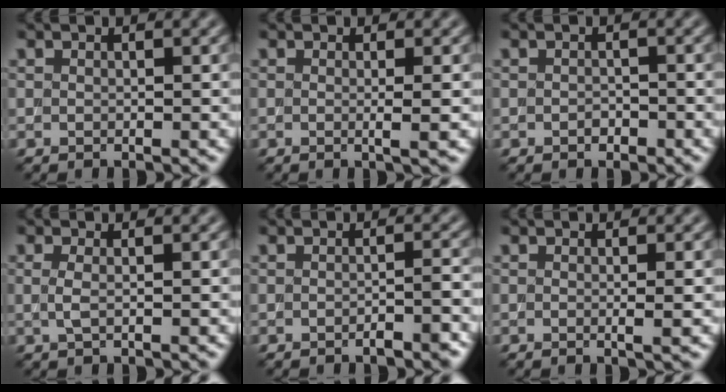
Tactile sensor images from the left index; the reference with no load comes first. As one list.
[{"total": 2.0, "force": [0.0, 0.5, 1.9], "torque": [-0.027, -0.004, -0.008]}, {"total": 0.7, "force": [-0.4, 0.4, 0.3], "torque": [-0.008, 0.001, -0.007]}, {"total": 1.1, "force": [0.1, 0.3, 1.0], "torque": [-0.023, 0.001, -0.001]}, {"total": 2.0, "force": [-1.1, 0.5, 1.6], "torque": [-0.011, 0.007, -0.022]}, {"total": 1.6, "force": [0.0, 0.5, 1.6], "torque": [-0.021, -0.002, -0.007]}]